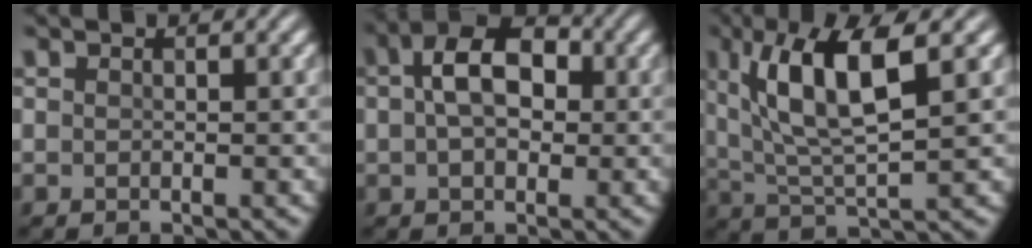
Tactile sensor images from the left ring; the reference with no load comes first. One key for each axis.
{"total": 6.1, "fx": 0.9, "fy": 3.9, "fz": 4.6, "tx": -0.076, "ty": 0.017, "tz": 0.003}
{"total": 8.3, "fx": 3.0, "fy": 2.2, "fz": 7.4, "tx": -0.135, "ty": 0.002, "tz": 0.058}